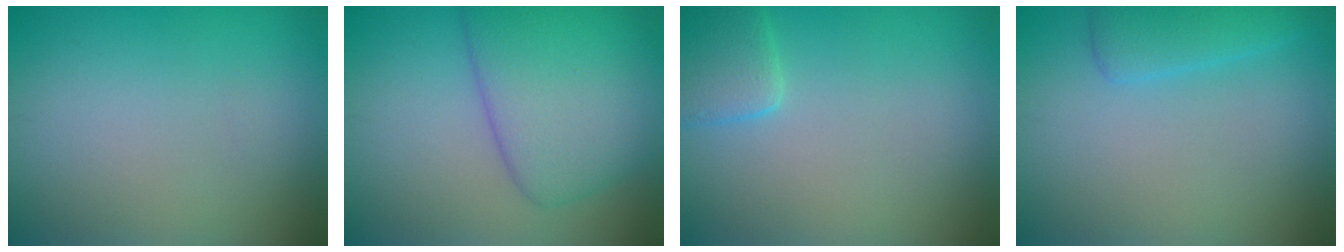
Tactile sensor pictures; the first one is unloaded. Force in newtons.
{"total": 7.2, "press": 7.2, "slide": 0.2}
{"total": 2.8, "press": 2.8, "slide": 0.2}
{"total": 2.6, "press": 2.6, "slide": 0.2}